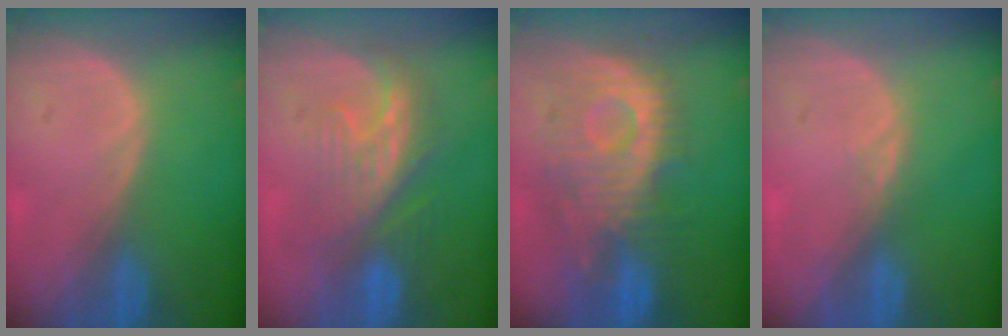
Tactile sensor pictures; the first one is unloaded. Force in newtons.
{"total": 7.7, "press": 7.5, "slide": 1.5}
{"total": 10.4, "press": 9.8, "slide": 3.3}
{"total": 1.1, "press": 1.0, "slide": 0.5}